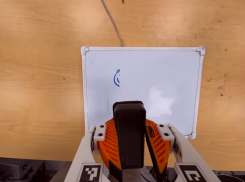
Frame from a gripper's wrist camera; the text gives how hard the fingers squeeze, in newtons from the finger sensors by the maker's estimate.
{"total": 9.9, "left": 9.8, "right": 10.0}